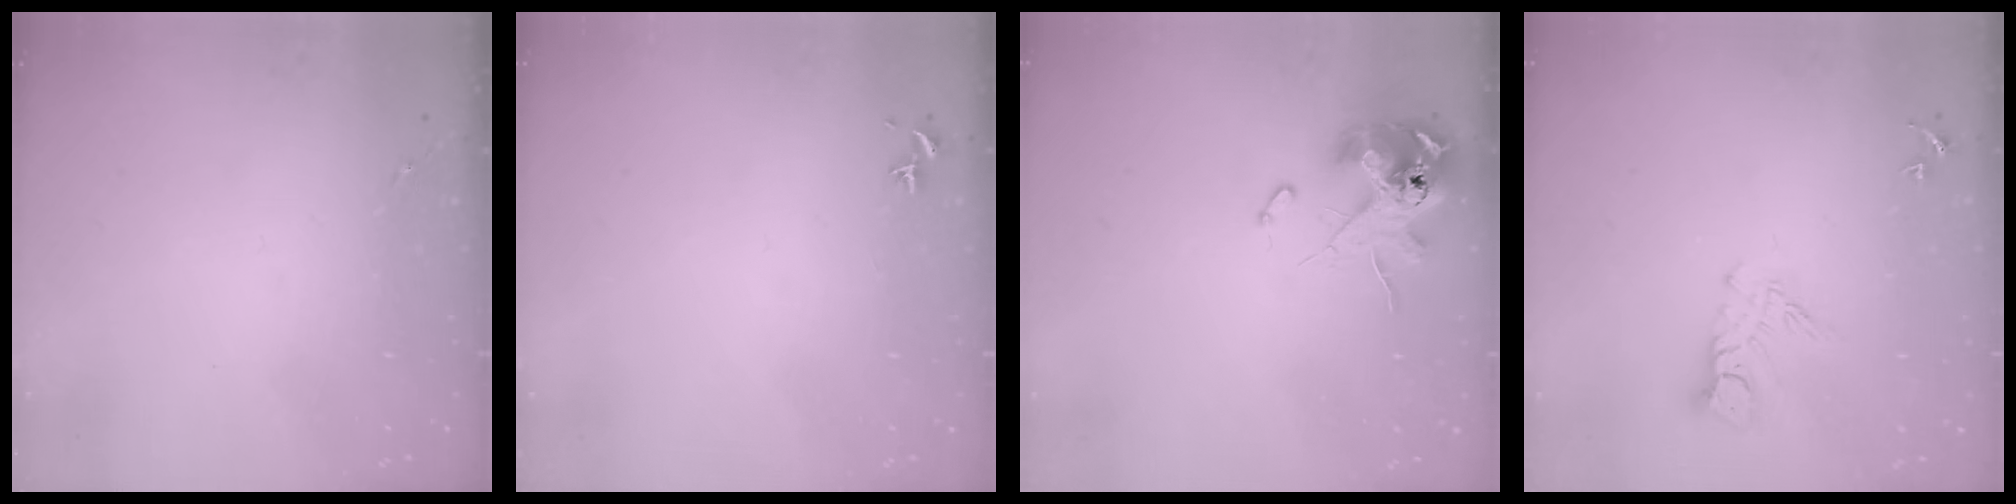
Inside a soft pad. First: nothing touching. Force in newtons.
{"total": 0.7, "press": 0.5, "slide": 0.4}
{"total": 11.6, "press": 11.4, "slide": 2.1}
{"total": 7.7, "press": 7.7, "slide": 0.7}